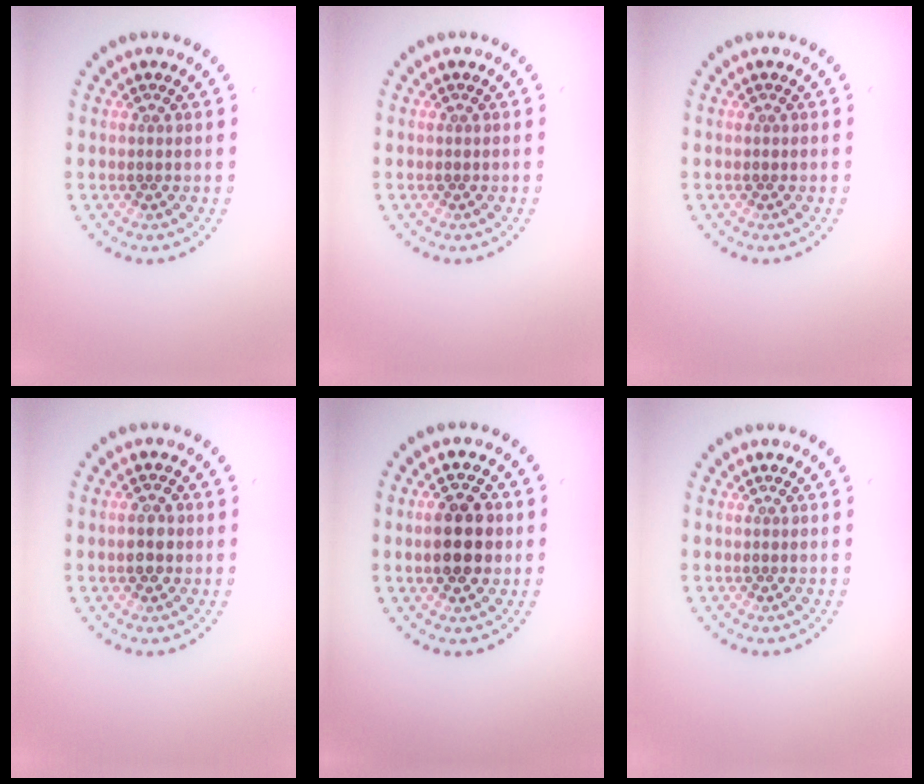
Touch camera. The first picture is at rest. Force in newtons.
{"total": 0.0}
{"total": 0.0}
{"total": 2.1, "press": 2.1, "slide": 0.2}
{"total": 4.6, "press": 4.6, "slide": 0.2}
{"total": 0.0}